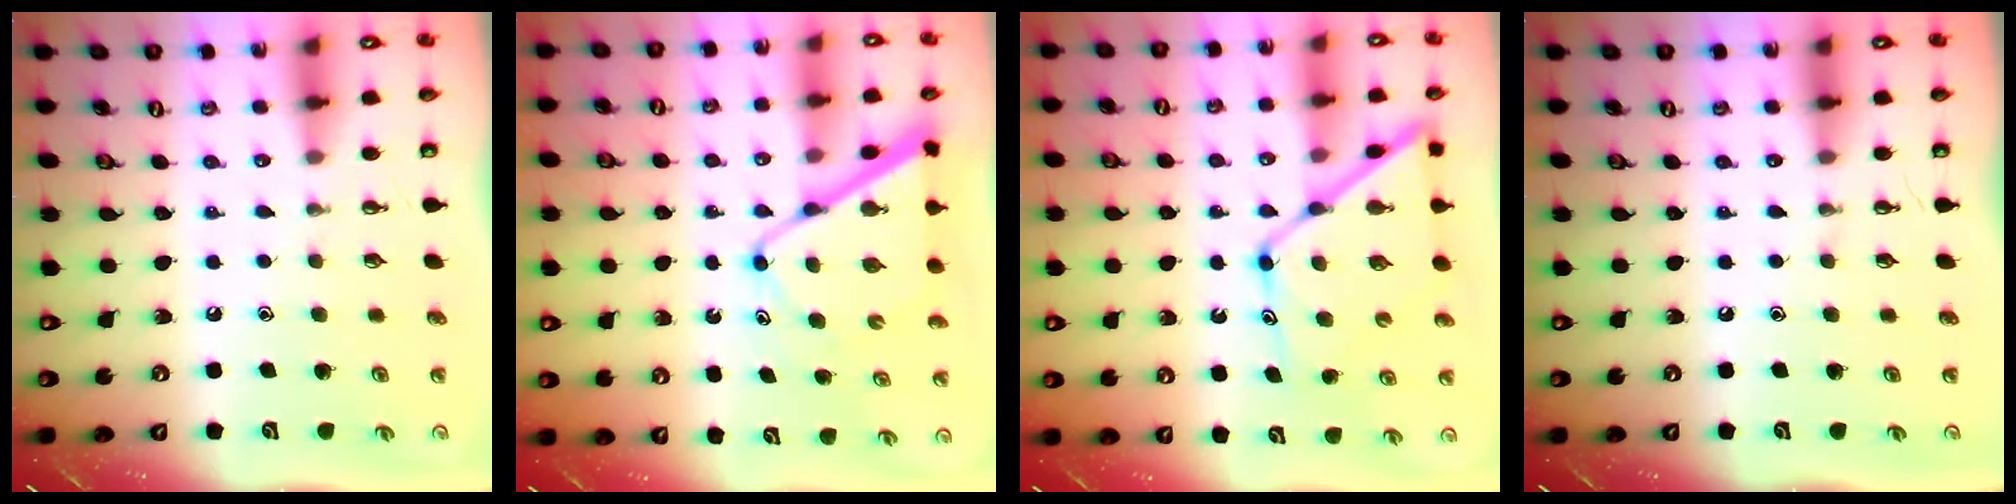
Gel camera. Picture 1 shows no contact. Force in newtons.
{"total": 11.6, "press": 11.5, "slide": 1.0}
{"total": 13.7, "press": 13.7, "slide": 1.3}
{"total": 0.0}